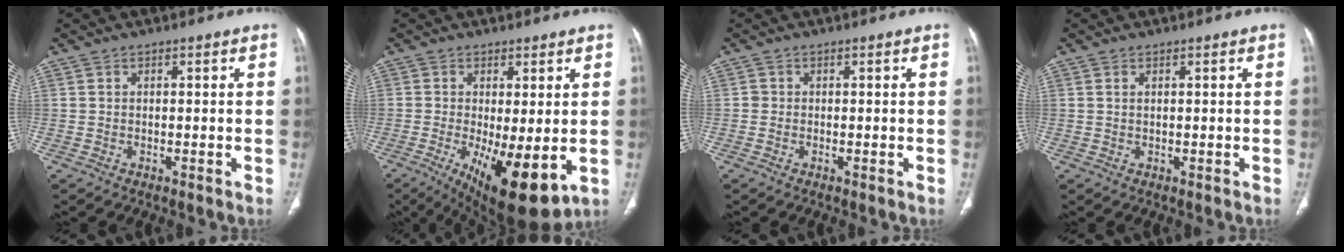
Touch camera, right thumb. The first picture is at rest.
{"total": 13.7, "force": [-3.3, 4.7, 12.4], "torque": [-0.196, -0.029, -0.033]}
{"total": 0.7, "force": [-0.1, 0.7, 0.1], "torque": [0.001, 0.004, -0.002]}
{"total": 0.6, "force": [0.3, 0.2, 0.5], "torque": [-0.015, 0.004, 0.008]}